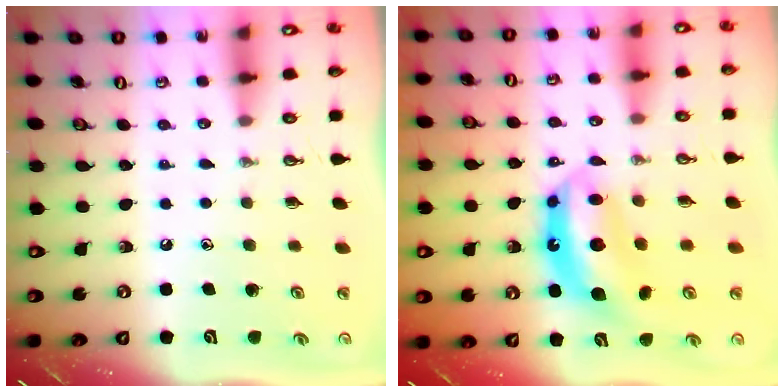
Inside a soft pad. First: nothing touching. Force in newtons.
{"total": 11.5, "press": 11.4, "slide": 1.4}